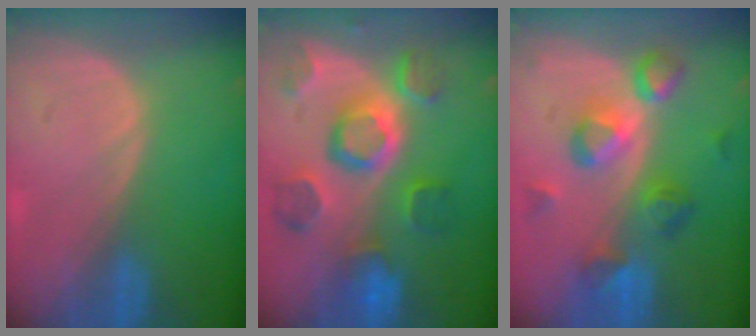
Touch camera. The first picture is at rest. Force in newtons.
{"total": 11.4, "press": 10.1, "slide": 5.3}
{"total": 7.9, "press": 7.8, "slide": 1.2}